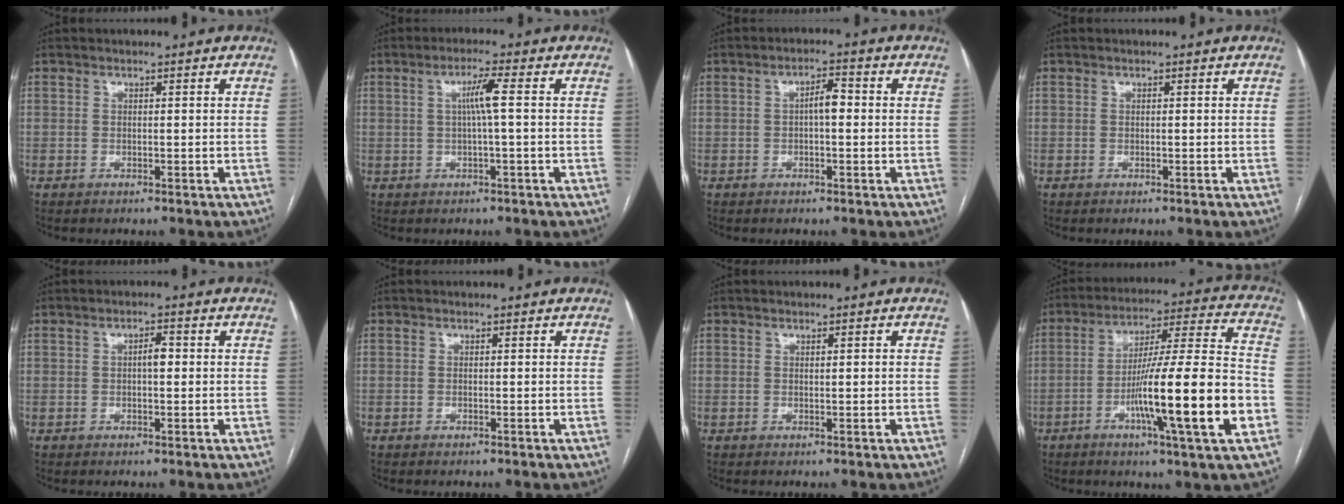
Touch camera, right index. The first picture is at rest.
{"total": 3.8, "force": [0.4, -0.5, 3.7], "torque": [-0.068, 0.006, 0.008]}
{"total": 3.1, "force": [0.0, 0.9, 3.0], "torque": [-0.046, 0.011, -0.002]}
{"total": 0.0}
{"total": 2.0, "force": [0.1, 0.7, 1.9], "torque": [-0.030, 0.005, 0.000]}
{"total": 0.0}
{"total": 0.8, "force": [0.2, 0.1, 0.7], "torque": [-0.012, 0.001, 0.003]}
{"total": 19.0, "force": [-6.2, -0.1, 18.0], "torque": [-0.285, -0.004, -0.099]}